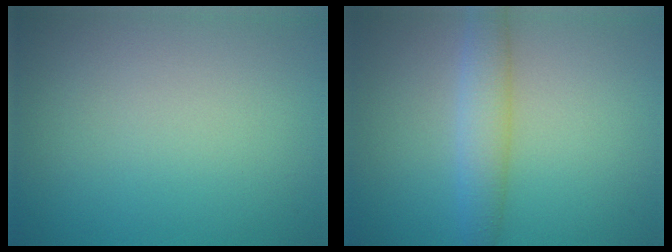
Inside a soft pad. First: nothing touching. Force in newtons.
{"total": 3.0, "press": 3.0, "slide": 0.1}